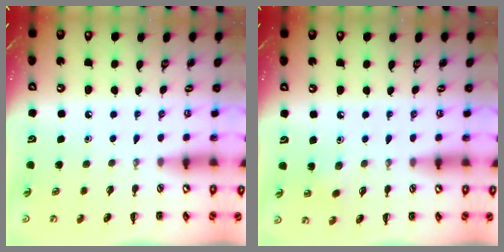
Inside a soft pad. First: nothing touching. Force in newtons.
{"total": 2.5, "press": 2.3, "slide": 0.7}